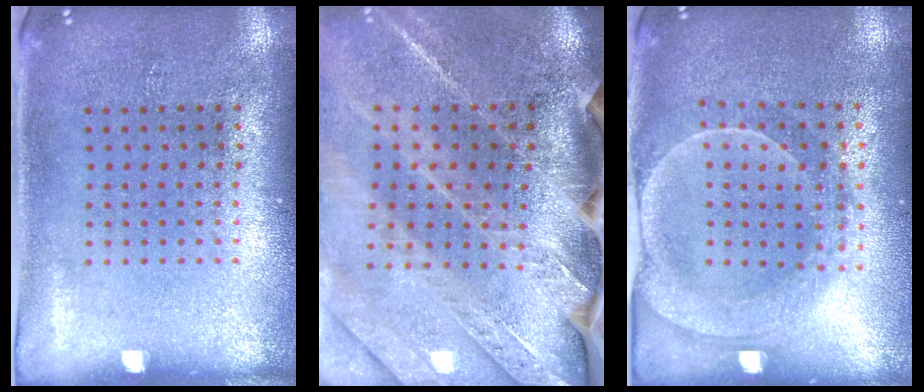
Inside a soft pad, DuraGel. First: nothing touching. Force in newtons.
{"total": 3.9, "press": 3.3, "slide": 2.1}
{"total": 2.1, "press": 2.0, "slide": 0.7}